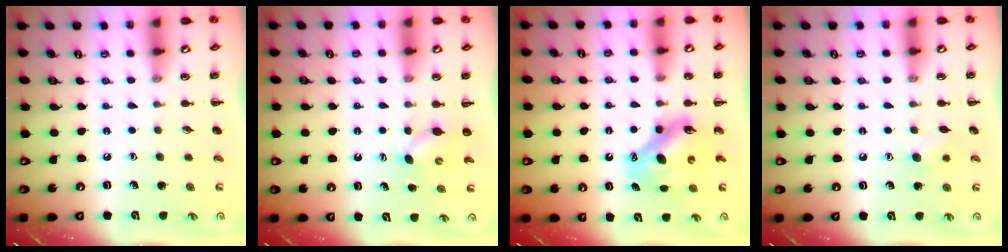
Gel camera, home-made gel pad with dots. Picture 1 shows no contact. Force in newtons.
{"total": 3.6, "press": 3.5, "slide": 0.7}
{"total": 8.8, "press": 8.6, "slide": 1.6}
{"total": 7.6, "press": 7.4, "slide": 1.6}